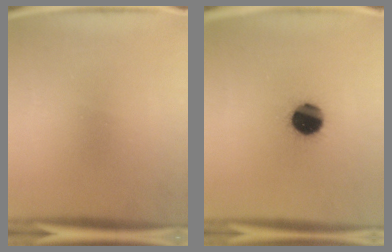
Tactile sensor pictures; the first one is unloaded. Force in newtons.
{"total": 13.0}